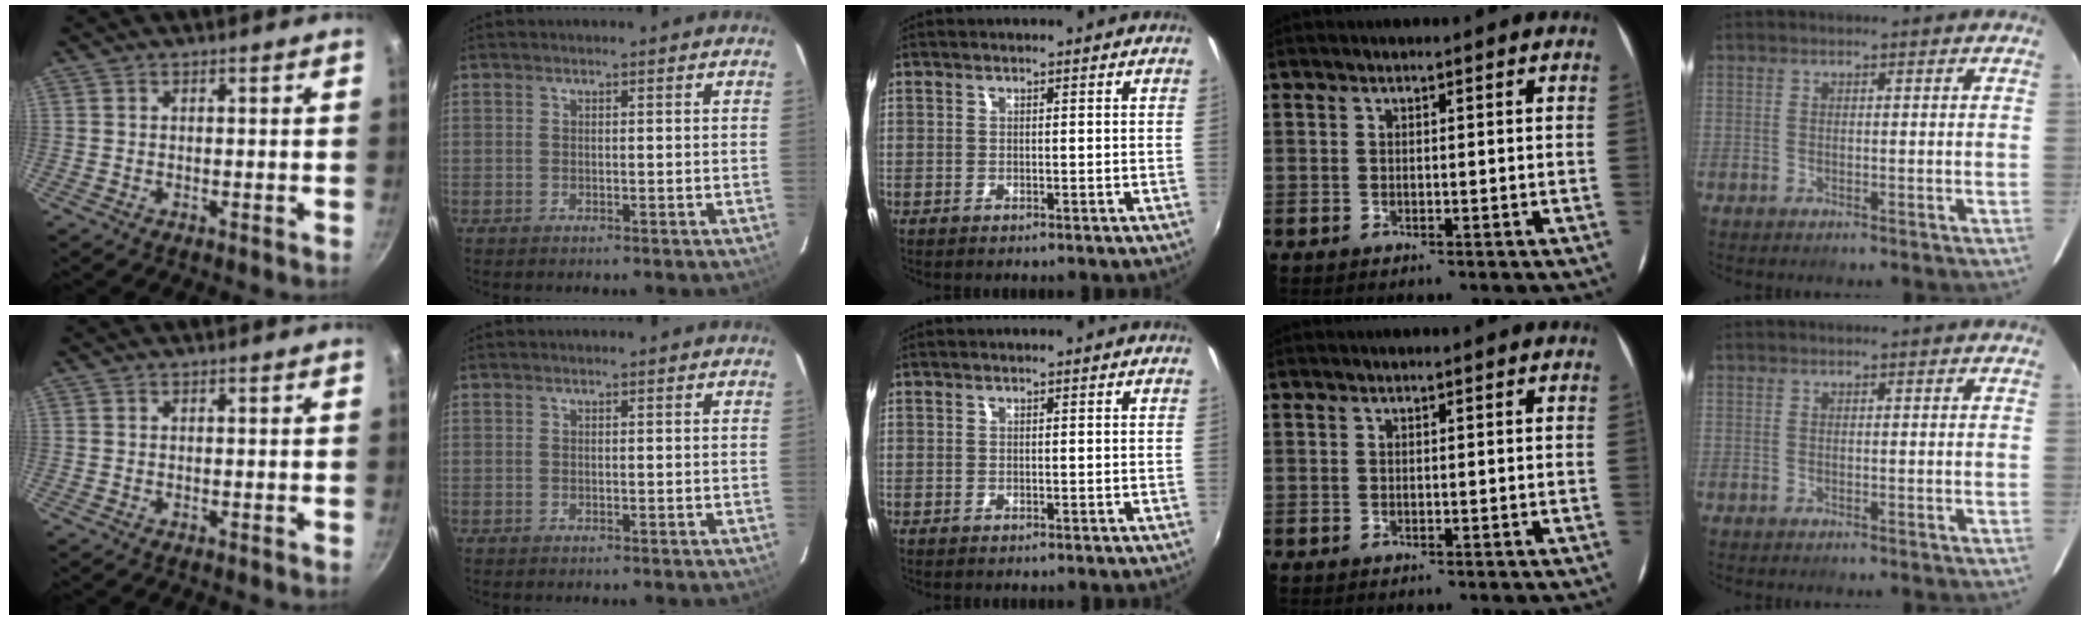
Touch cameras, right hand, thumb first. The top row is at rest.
{}